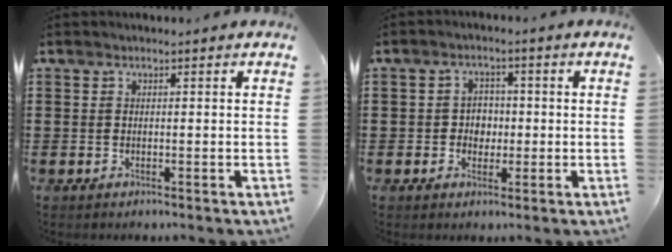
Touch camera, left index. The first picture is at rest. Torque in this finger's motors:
{"motor_torque": [-0.11, 0.50, 0.03, 0.01]}